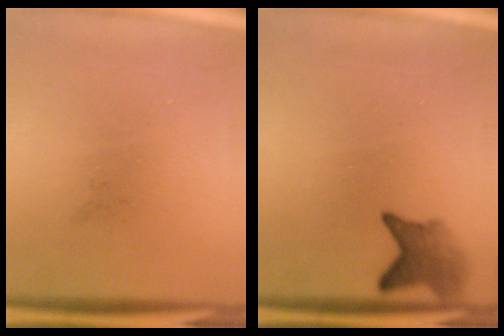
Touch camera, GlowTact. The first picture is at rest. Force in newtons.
{"total": 4.1}